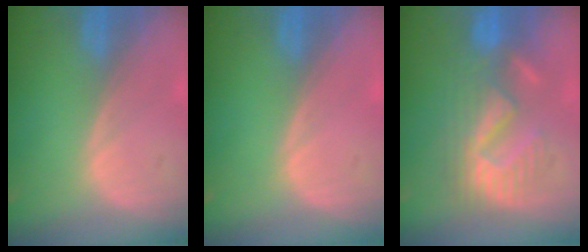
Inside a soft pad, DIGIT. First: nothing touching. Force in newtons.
{"total": 0.0}
{"total": 8.9, "press": 8.7, "slide": 1.5}